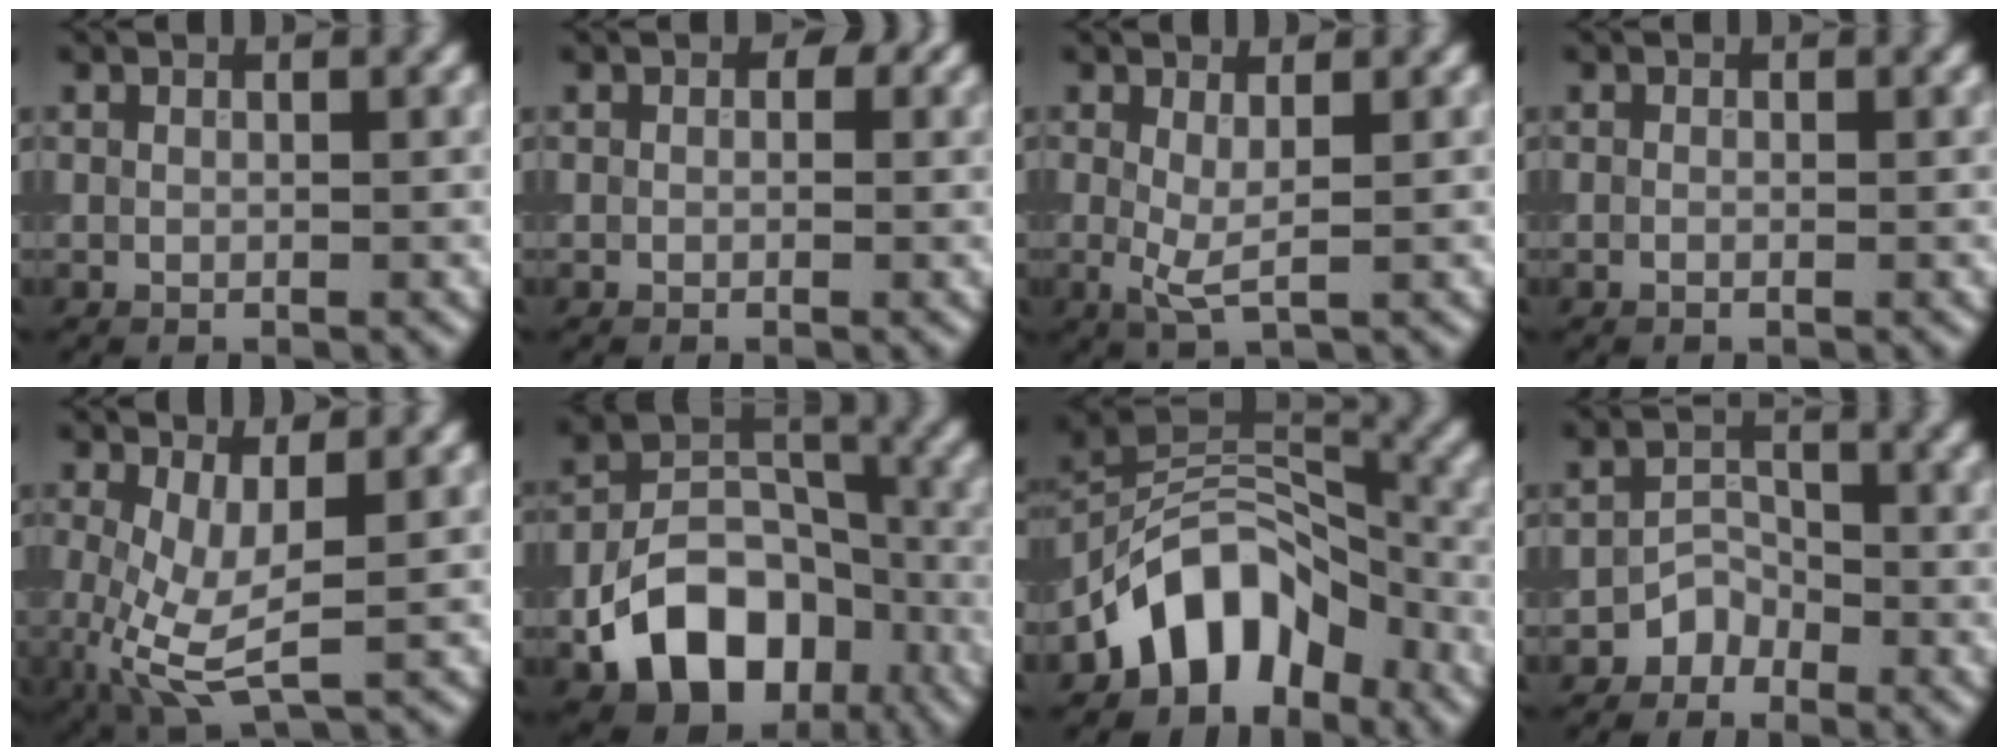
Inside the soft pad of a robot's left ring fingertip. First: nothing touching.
{"total": 1.2, "force": [0.2, 1.0, 0.6], "torque": [-0.004, -0.003, 0.003]}
{"total": 2.0, "force": [0.1, 0.4, 2.0], "torque": [-0.051, -0.006, 0.006]}
{"total": 0.0}
{"total": 5.0, "force": [-0.6, 1.8, 4.6], "torque": [-0.115, -0.015, -0.005]}
{"total": 10.2, "force": [-4.9, 6.8, 5.9], "torque": [-0.103, 0.001, -0.087]}
{"total": 8.1, "force": [-5.1, 4.8, 3.9], "torque": [-0.043, 0.014, -0.100]}
{"total": 1.9, "force": [-1.6, 1.2, 0.0], "torque": [0.004, 0.012, -0.025]}